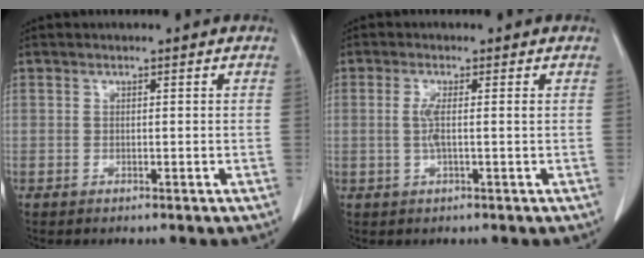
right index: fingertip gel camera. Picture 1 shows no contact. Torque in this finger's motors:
{"motor_torque": [0.19, 0.01, 0.04, 0.06]}